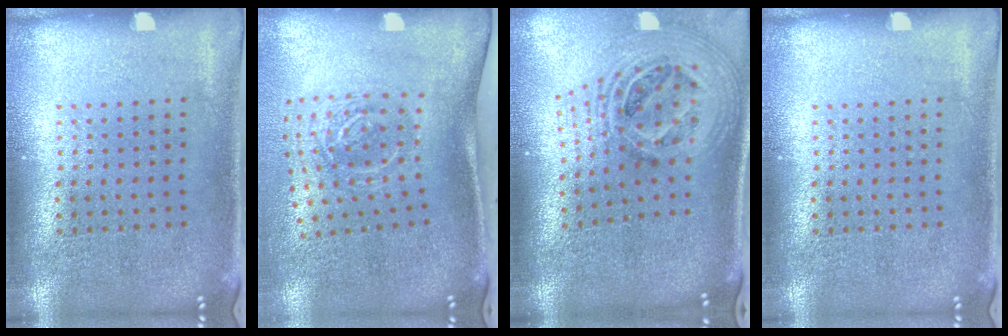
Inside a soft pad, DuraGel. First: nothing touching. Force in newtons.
{"total": 2.0, "press": 1.3, "slide": 1.5}
{"total": 2.7, "press": 1.9, "slide": 1.9}
{"total": 0.0}